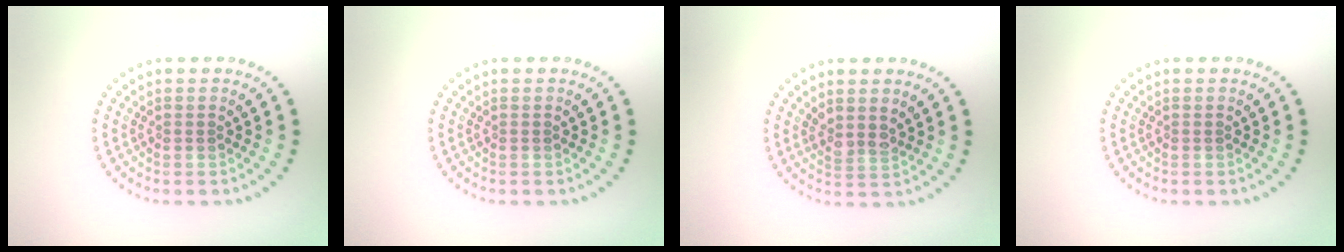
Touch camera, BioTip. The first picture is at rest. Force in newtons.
{"total": 0.0}
{"total": 1.8, "press": 1.5, "slide": 1.0}
{"total": 0.0}